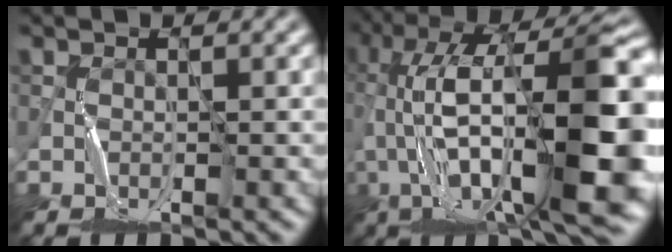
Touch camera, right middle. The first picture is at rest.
{"total": 17.1, "force": [-1.0, 6.0, 16.0], "torque": [-0.279, 0.043, -0.023]}